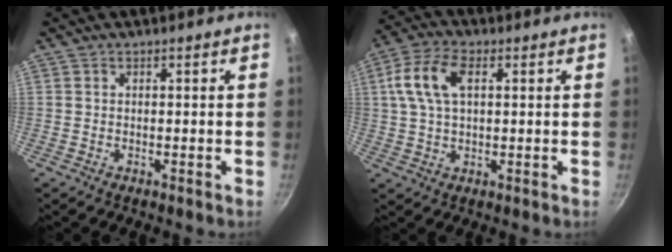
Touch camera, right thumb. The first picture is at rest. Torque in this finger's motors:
{"motor_torque": [0.50, 1.93, 0.57, -0.53, 0.08]}